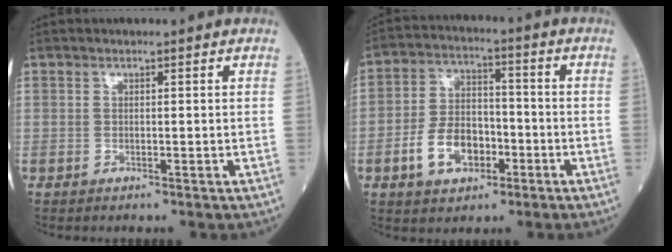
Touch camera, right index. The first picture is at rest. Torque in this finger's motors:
{"motor_torque": [0.77, -0.33, 0.47, 0.14]}